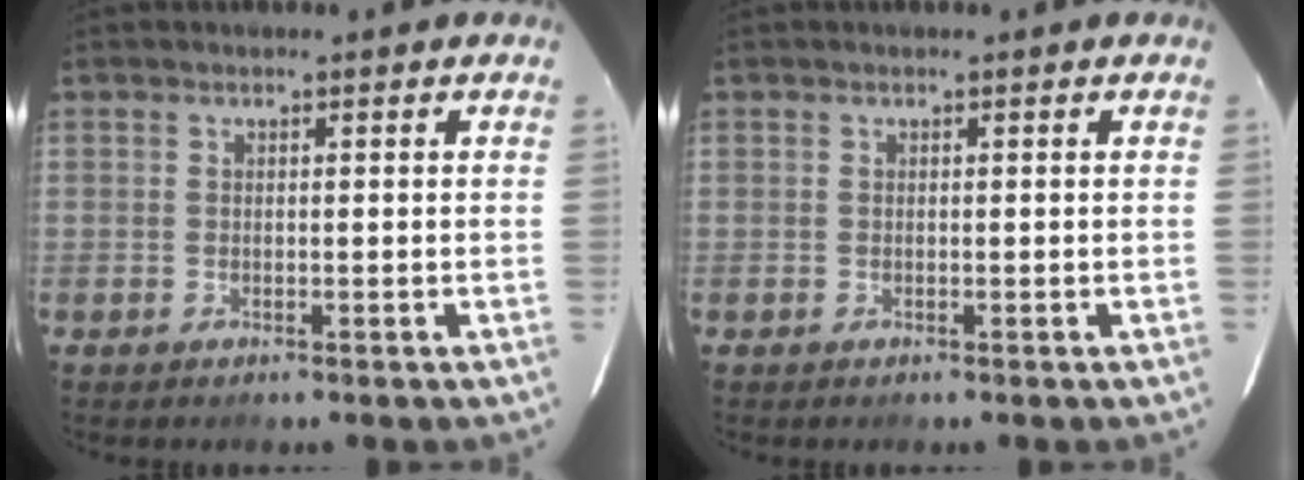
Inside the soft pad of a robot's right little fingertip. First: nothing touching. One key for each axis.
{"total": 0.0}